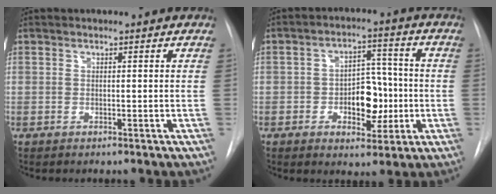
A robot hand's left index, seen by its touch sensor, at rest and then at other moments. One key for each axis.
{"total": 8.2, "fx": -1.5, "fy": 4.7, "fz": 6.6, "tx": -0.093, "ty": 0.019, "tz": -0.018}